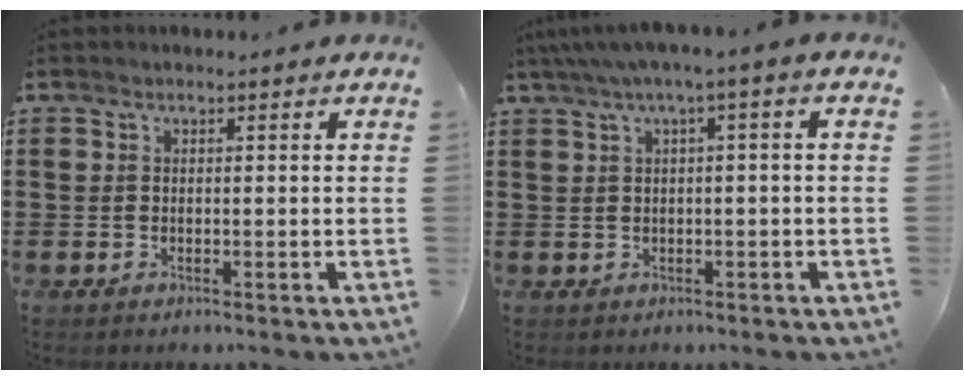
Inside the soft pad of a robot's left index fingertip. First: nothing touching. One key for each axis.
{"total": 2.5, "fx": -0.3, "fy": 0.0, "fz": 2.5, "tx": -0.043, "ty": 0.000, "tz": -0.009}